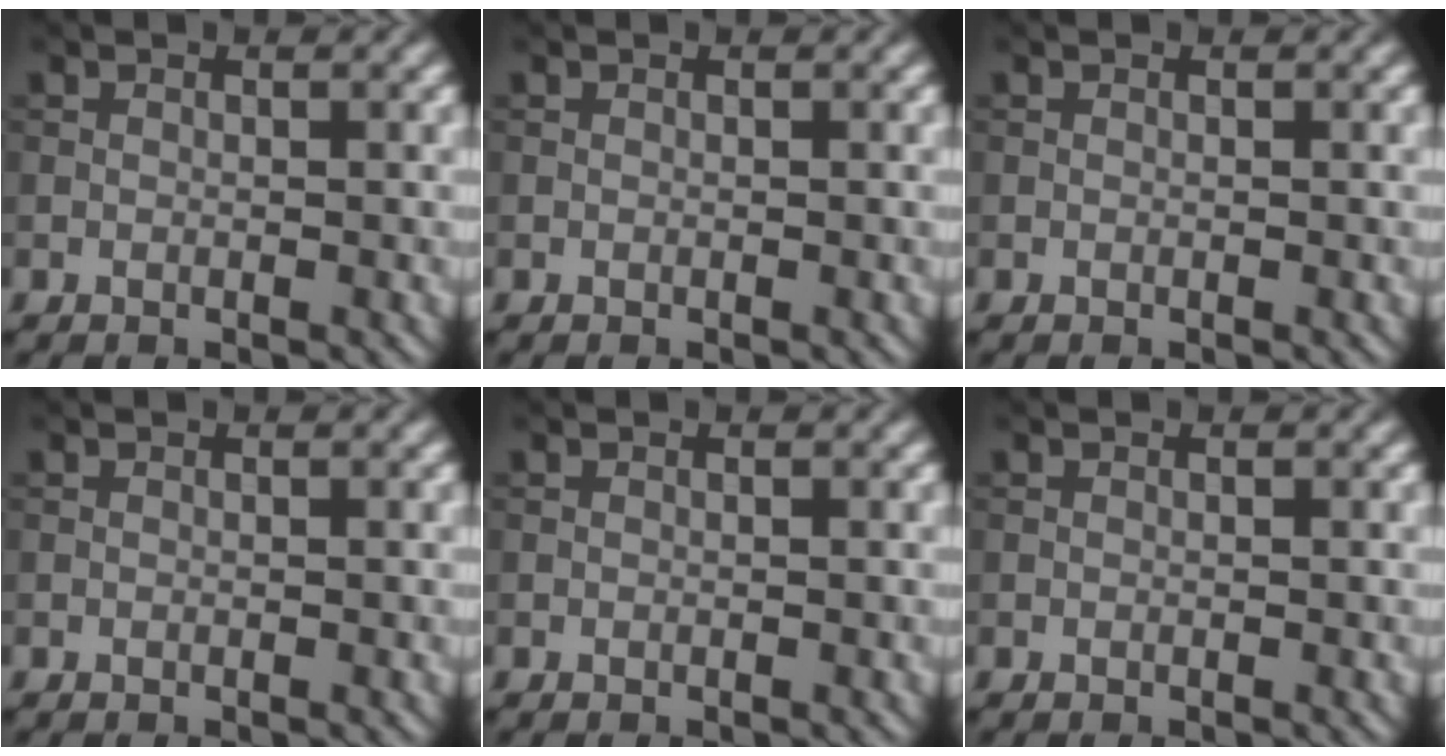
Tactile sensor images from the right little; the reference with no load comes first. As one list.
[{"total": 0.0}, {"total": 0.0}, {"total": 0.0}, {"total": 0.0}, {"total": 0.0}]